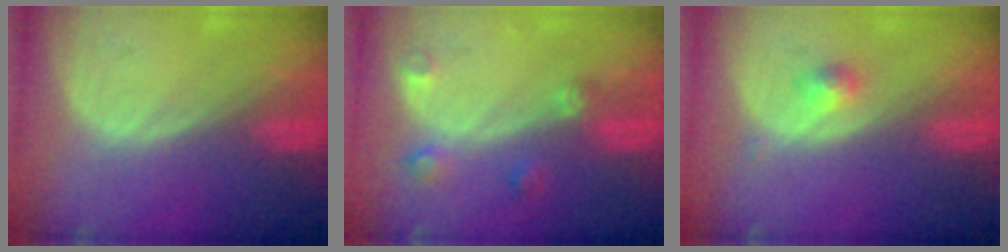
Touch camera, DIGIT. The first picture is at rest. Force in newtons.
{"total": 3.2, "press": 2.9, "slide": 1.2}
{"total": 2.0, "press": 1.8, "slide": 0.8}